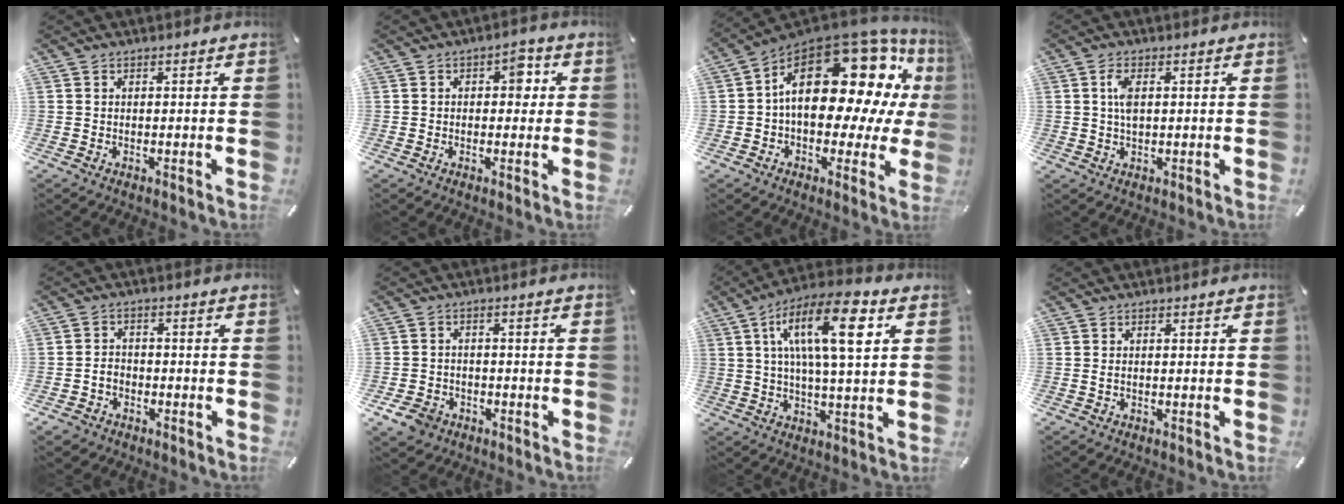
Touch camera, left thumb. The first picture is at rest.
{"total": 4.4, "force": [0.5, 2.9, 3.2], "torque": [-0.027, -0.002, -0.004]}
{"total": 26.0, "force": [7.3, 14.0, 20.7], "torque": [-0.318, -0.049, 0.128]}
{"total": 3.8, "force": [0.7, 1.6, 3.4], "torque": [-0.069, 0.001, 0.007]}
{"total": 3.9, "force": [-1.9, 3.1, 1.4], "torque": [-0.031, 0.010, -0.038]}
{"total": 5.4, "force": [-3.2, 3.8, 1.9], "torque": [-0.045, 0.016, -0.062]}
{"total": 15.8, "force": [5.5, 4.9, 14.0], "torque": [-0.243, -0.001, 0.082]}
{"total": 0.8, "force": [-0.1, 0.3, 0.7], "torque": [-0.015, 0.000, -0.003]}